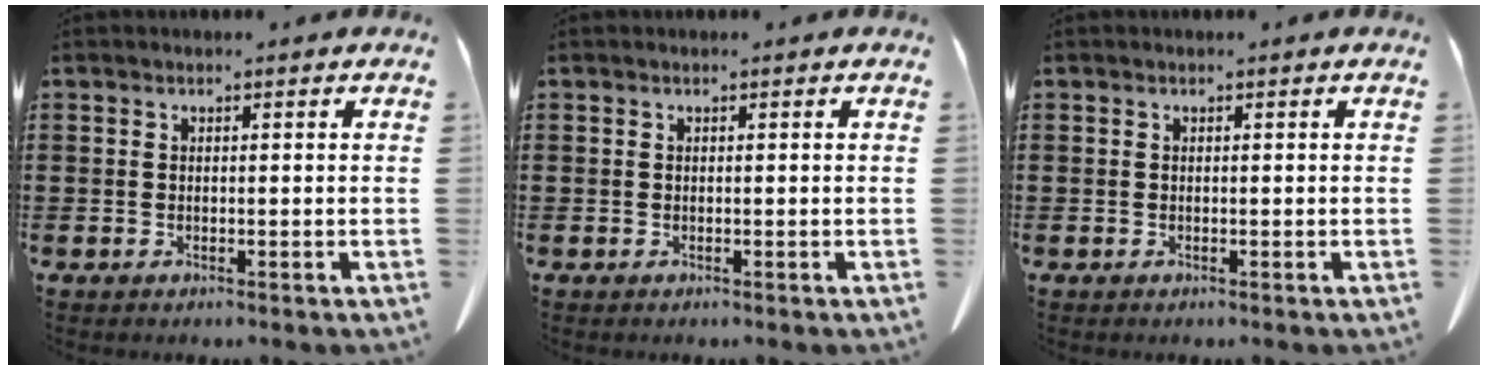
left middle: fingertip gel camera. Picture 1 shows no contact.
{"total": 0.0}
{"total": 0.0}